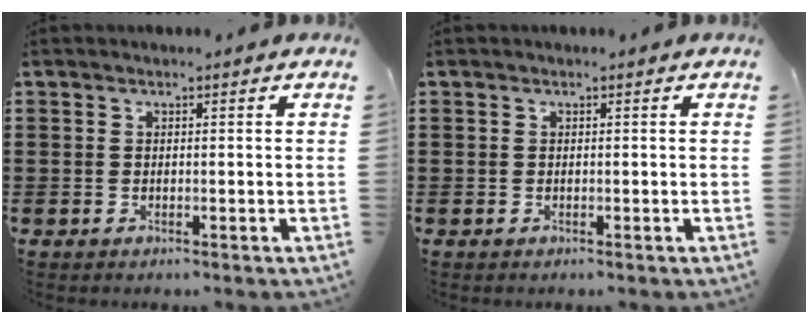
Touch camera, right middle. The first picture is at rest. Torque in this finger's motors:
{"motor_torque": [-0.69, -0.64, 0.01, -0.01]}